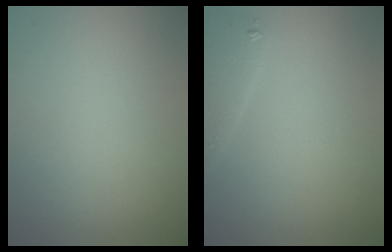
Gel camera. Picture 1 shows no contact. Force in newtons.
{"total": 1.7, "press": 1.7, "slide": 0.2}